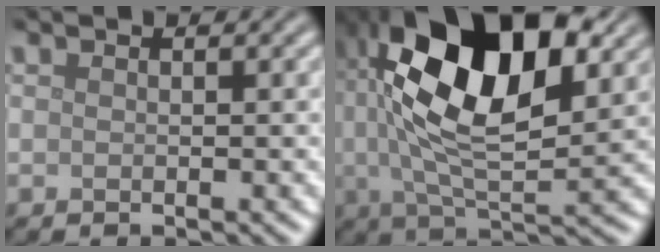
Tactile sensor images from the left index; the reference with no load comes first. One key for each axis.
{"total": 14.0, "fx": 4.2, "fy": 6.2, "fz": 11.9, "tx": -0.200, "ty": 0.013, "tz": 0.064}